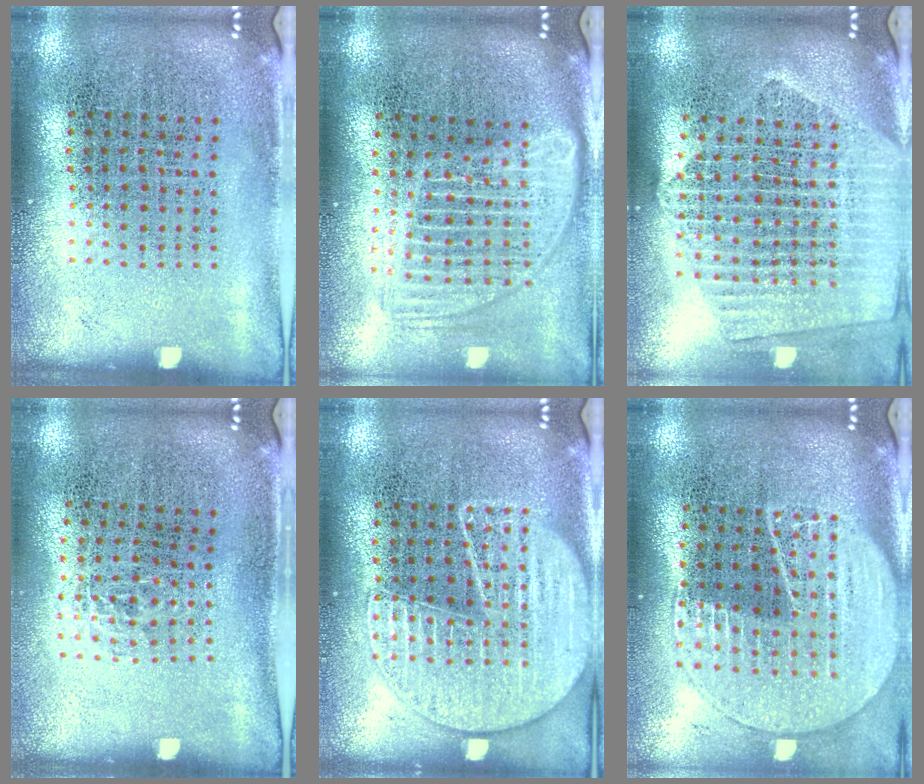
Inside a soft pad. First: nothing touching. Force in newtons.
{"total": 1.8, "press": 1.5, "slide": 0.9}
{"total": 2.3, "press": 2.0, "slide": 1.1}
{"total": 0.6, "press": 0.5, "slide": 0.5}
{"total": 1.6, "press": 1.6, "slide": 0.1}
{"total": 1.9, "press": 1.8, "slide": 0.8}